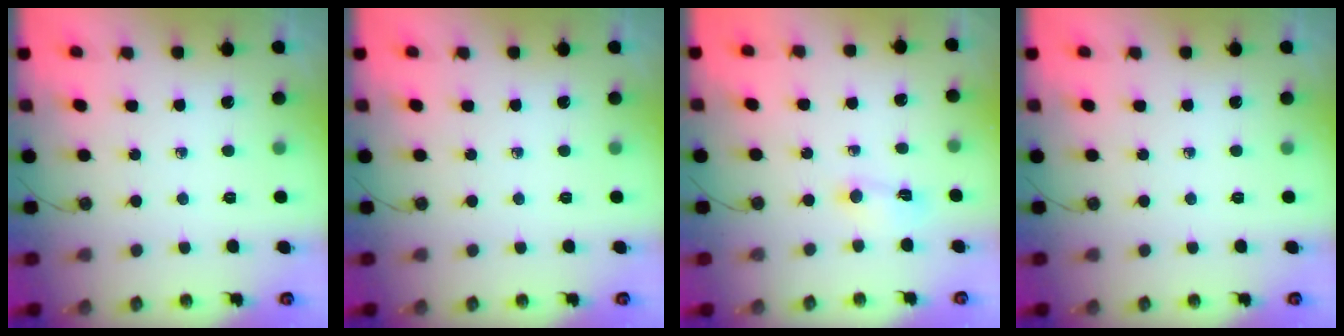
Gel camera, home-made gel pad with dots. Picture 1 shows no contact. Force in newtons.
{"total": 0.0}
{"total": 5.0, "press": 5.0, "slide": 0.5}
{"total": 0.0}